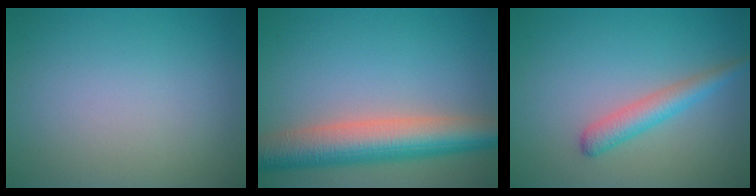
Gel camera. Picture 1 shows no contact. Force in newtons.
{"total": 8.1, "press": 8.1, "slide": 0.4}
{"total": 2.7, "press": 2.7, "slide": 0.0}